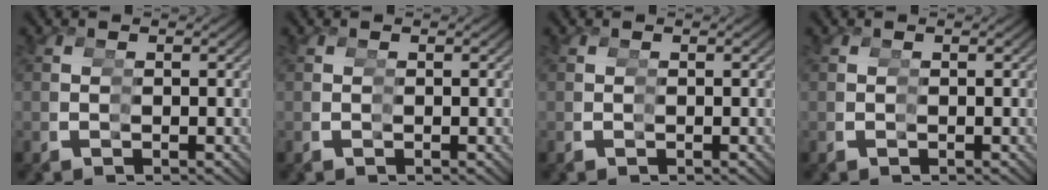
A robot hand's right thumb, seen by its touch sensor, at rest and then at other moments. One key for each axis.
{"total": 0.0}
{"total": 0.0}
{"total": 0.0}